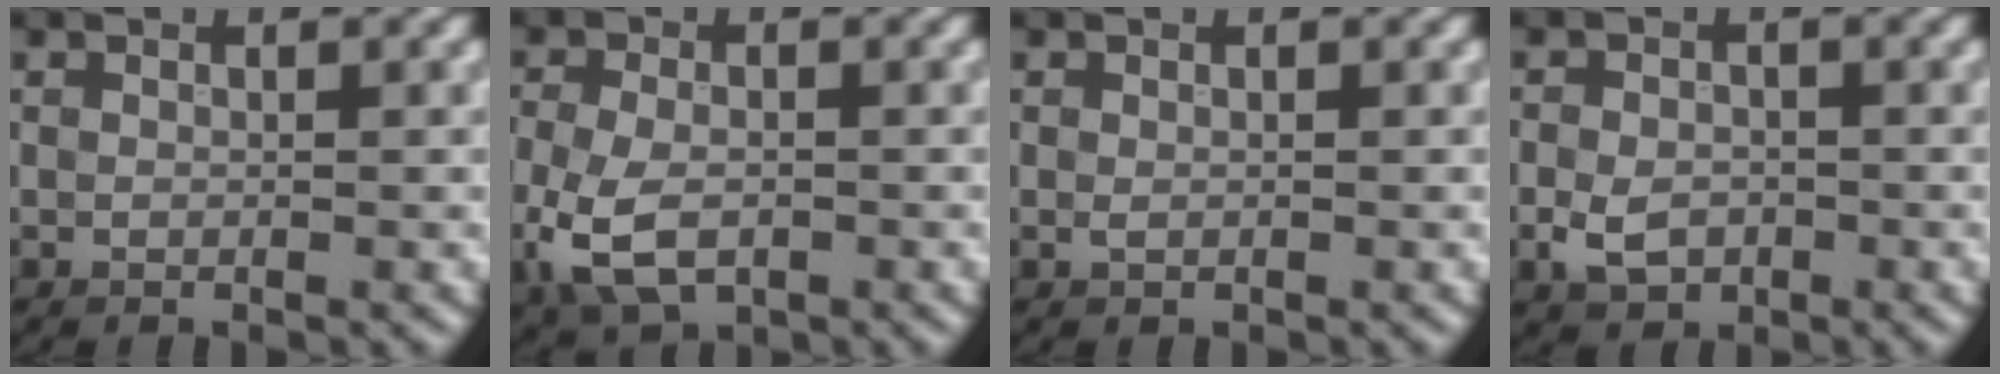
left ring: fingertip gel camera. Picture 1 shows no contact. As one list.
[{"total": 5.5, "force": [-1.8, 3.4, 3.9], "torque": [-0.096, -0.013, -0.036]}, {"total": 0.5, "force": [0.0, 0.4, 0.3], "torque": [-0.007, -0.002, 0.000]}, {"total": 3.2, "force": [-1.1, 2.3, 2.0], "torque": [-0.038, -0.006, -0.024]}]